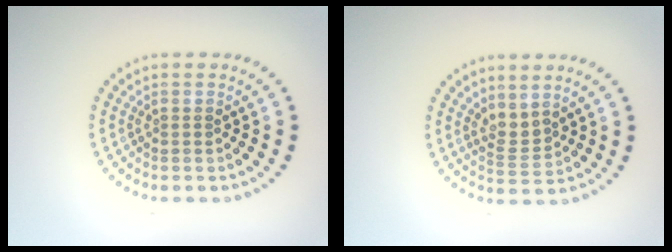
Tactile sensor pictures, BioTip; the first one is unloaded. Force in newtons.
{"total": 2.0, "press": 1.4, "slide": 1.4}